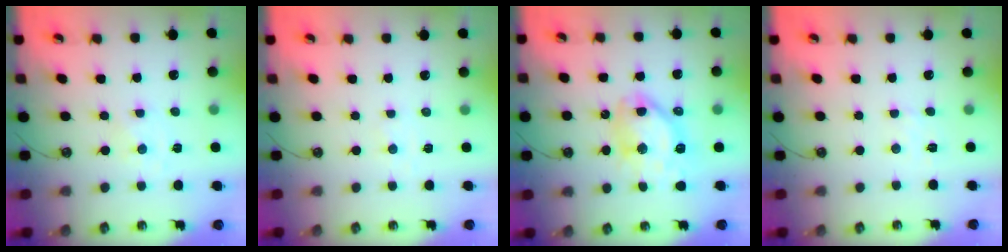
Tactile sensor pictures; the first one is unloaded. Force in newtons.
{"total": 1.4, "press": 1.4, "slide": 0.4}
{"total": 12.8, "press": 12.7, "slide": 1.5}
{"total": 2.9, "press": 2.9, "slide": 0.4}